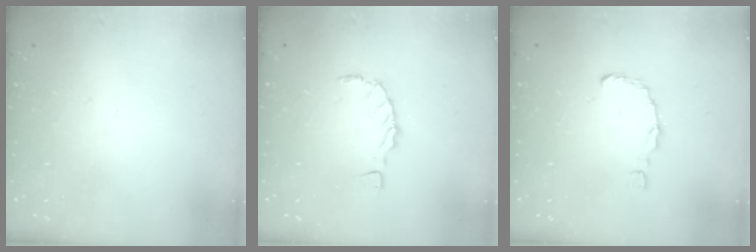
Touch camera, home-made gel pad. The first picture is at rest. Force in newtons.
{"total": 0.0}
{"total": 1.5, "press": 1.5, "slide": 0.2}